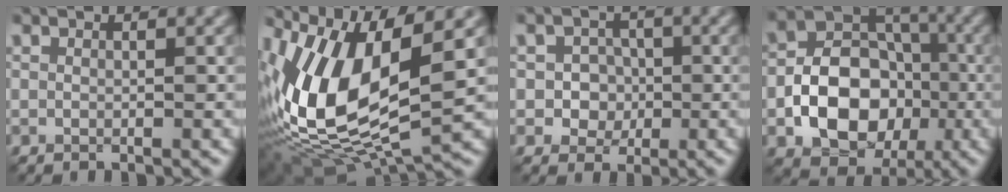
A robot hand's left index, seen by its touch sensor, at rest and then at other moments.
{"total": 13.9, "force": [1.9, 6.5, 12.1], "torque": [-0.249, -0.010, 0.029]}
{"total": 3.2, "force": [-0.7, 2.8, 1.3], "torque": [-0.001, 0.000, -0.028]}
{"total": 9.4, "force": [-2.6, 6.8, 5.9], "torque": [-0.098, -0.001, -0.048]}